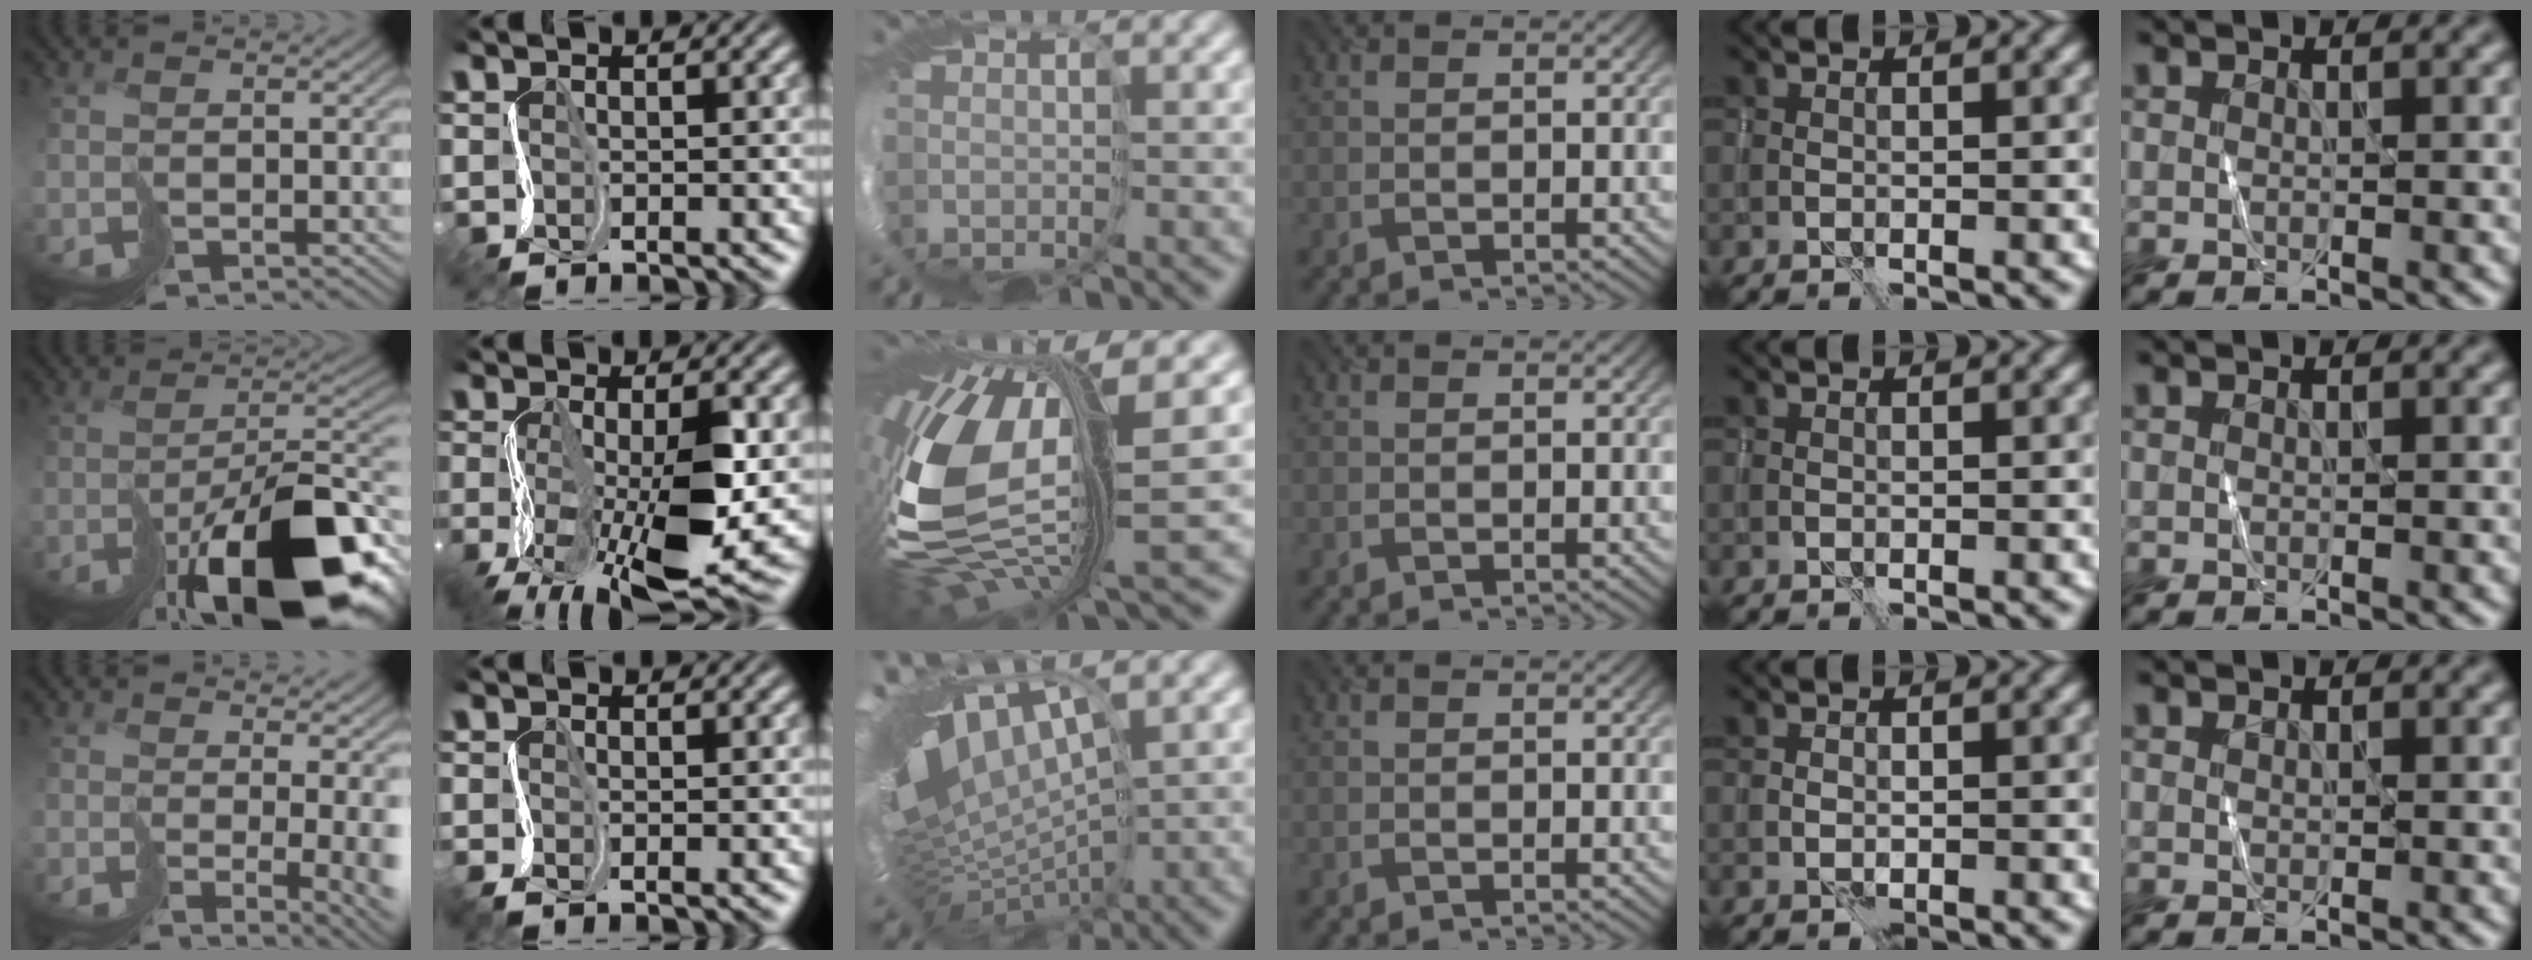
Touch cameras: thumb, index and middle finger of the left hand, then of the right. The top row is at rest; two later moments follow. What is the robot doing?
{"motion": "cut", "object": "paper bag"}